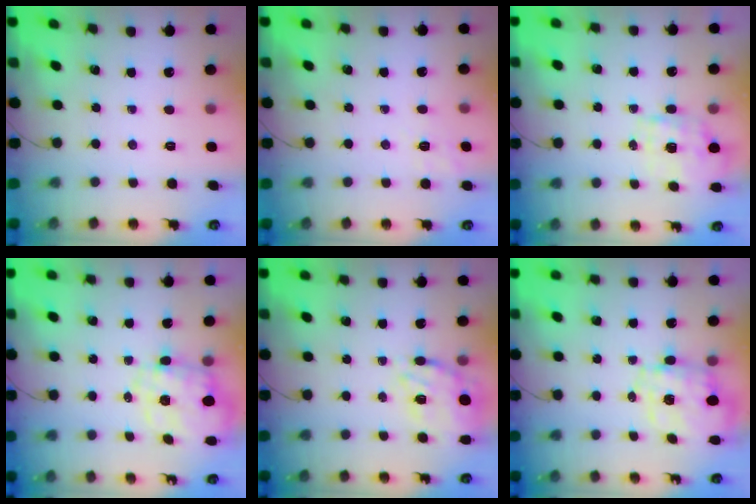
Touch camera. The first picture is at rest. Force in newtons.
{"total": 2.1, "press": 0.6, "slide": 2.0}
{"total": 1.1, "press": 1.0, "slide": 0.5}
{"total": 3.8, "press": 3.4, "slide": 1.7}
{"total": 11.1, "press": 10.5, "slide": 3.6}
{"total": 10.0, "press": 9.9, "slide": 1.3}